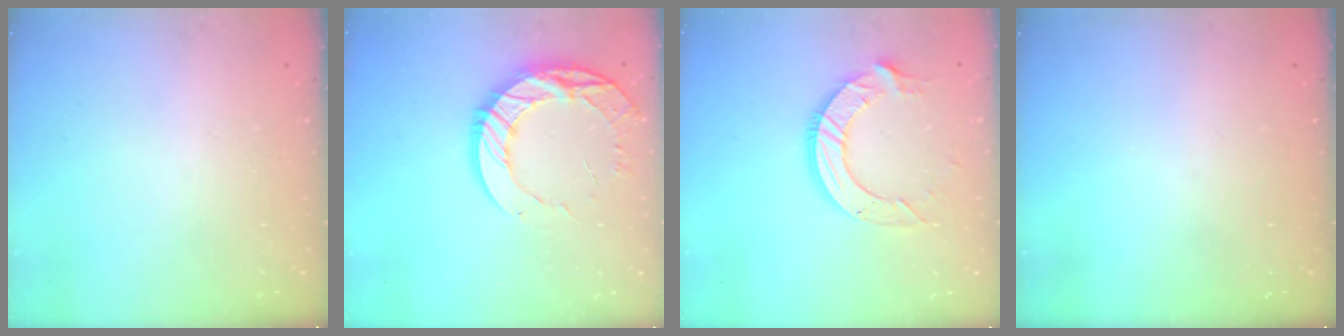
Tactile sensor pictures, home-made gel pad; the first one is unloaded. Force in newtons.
{"total": 15.4, "press": 15.3, "slide": 1.3}
{"total": 11.3, "press": 11.2, "slide": 1.1}
{"total": 0.0}